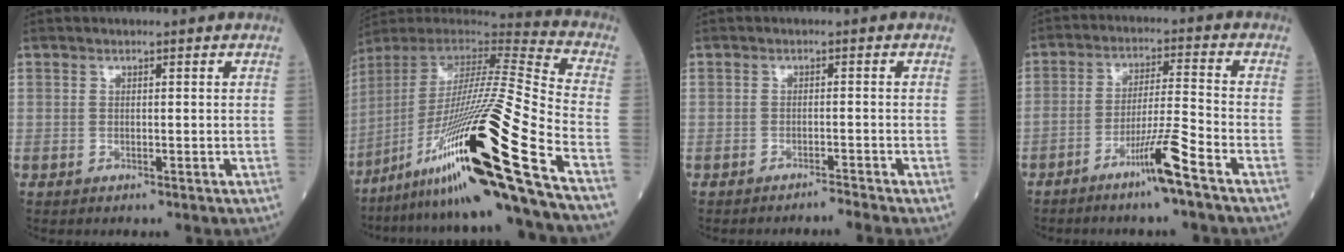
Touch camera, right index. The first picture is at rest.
{"total": 29.6, "force": [-15.6, -1.3, 25.2], "torque": [-0.432, -0.050, -0.281]}
{"total": 2.0, "force": [-1.8, -1.0, 0.1], "torque": [0.001, -0.003, -0.028]}
{"total": 7.7, "force": [-4.9, -1.1, 5.8], "torque": [-0.104, -0.006, -0.095]}